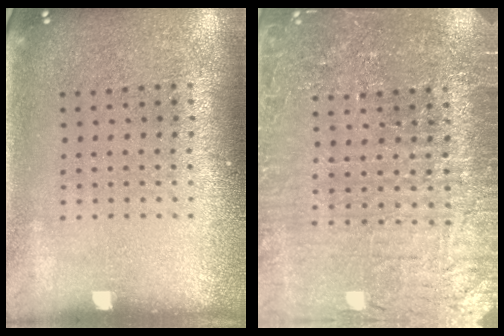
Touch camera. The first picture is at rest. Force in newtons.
{"total": 4.5, "press": 4.3, "slide": 1.4}